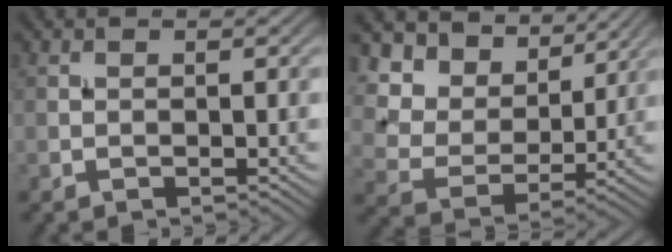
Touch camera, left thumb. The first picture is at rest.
{"total": 11.1, "force": [7.2, 6.6, 5.3], "torque": [-0.150, 0.005, 0.125]}